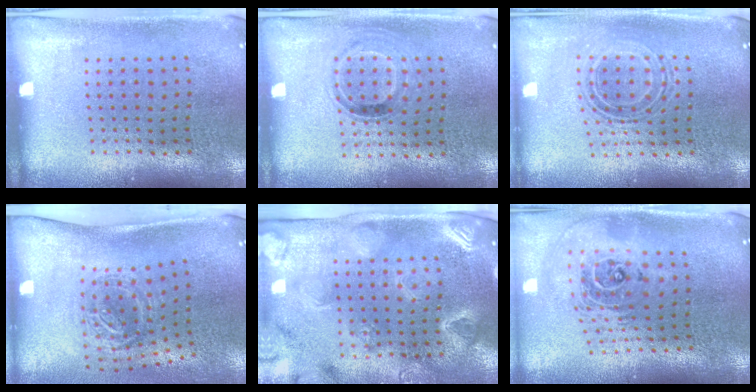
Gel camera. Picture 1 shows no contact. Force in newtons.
{"total": 0.8, "press": 0.7, "slide": 0.4}
{"total": 0.8, "press": 0.8, "slide": 0.2}
{"total": 1.8, "press": 1.2, "slide": 1.4}
{"total": 3.6, "press": 3.1, "slide": 1.8}
{"total": 2.4, "press": 1.8, "slide": 1.6}